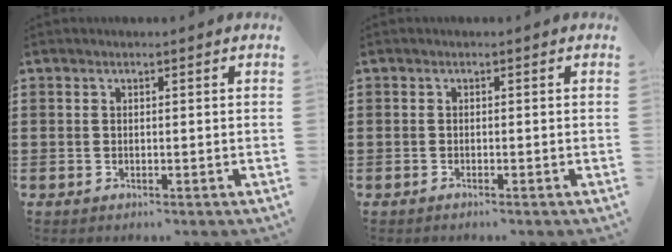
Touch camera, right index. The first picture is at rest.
{"total": 0.6, "force": [-0.6, -0.1, 0.2], "torque": [-0.005, -0.003, -0.011]}